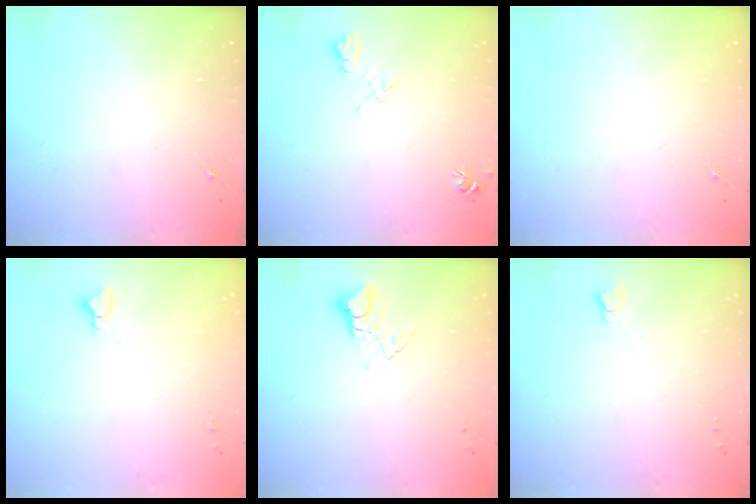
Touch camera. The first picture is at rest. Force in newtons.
{"total": 7.8, "press": 7.8, "slide": 0.9}
{"total": 0.0}
{"total": 2.9, "press": 2.9, "slide": 0.2}
{"total": 6.8, "press": 6.8, "slide": 0.5}
{"total": 2.7, "press": 2.7, "slide": 0.3}